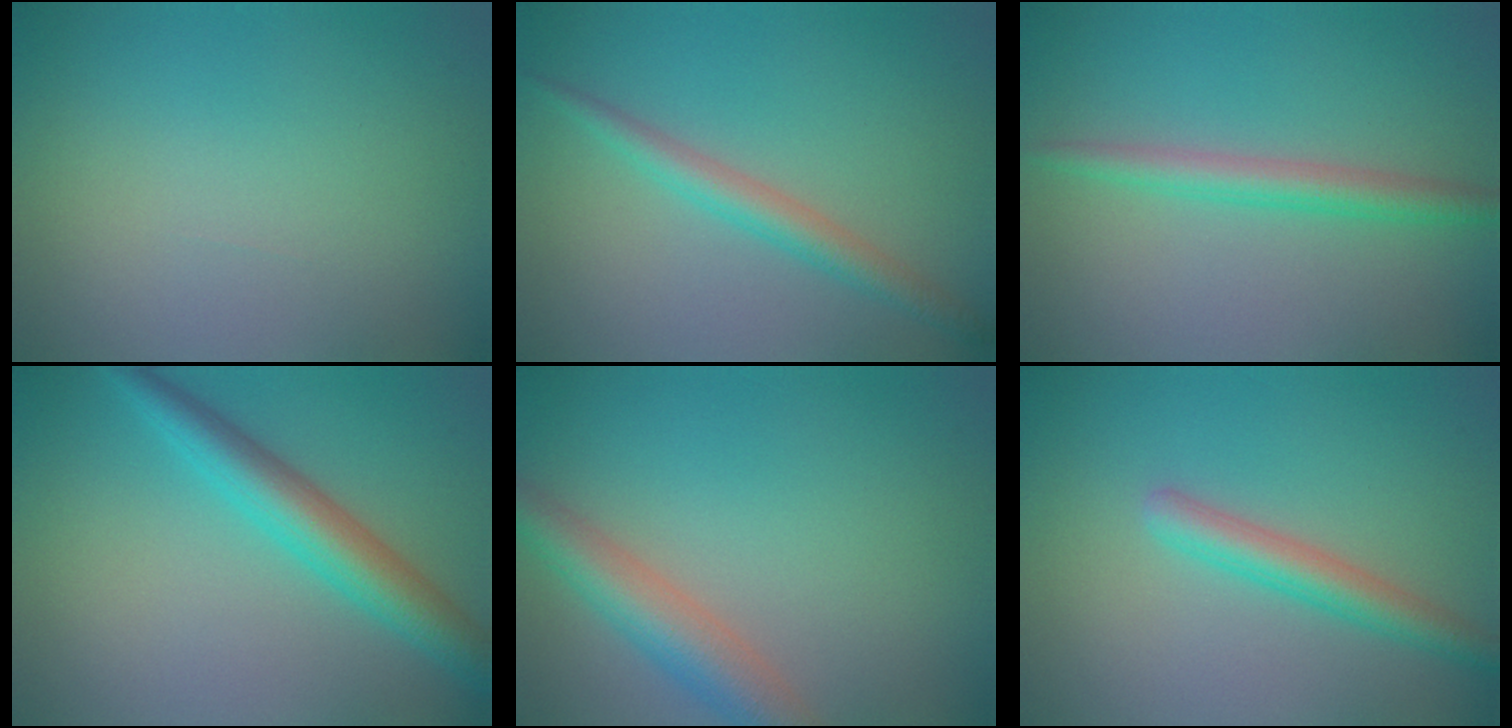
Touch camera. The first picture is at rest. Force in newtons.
{"total": 2.6, "press": 2.6, "slide": 0.0}
{"total": 2.7, "press": 2.7, "slide": 0.0}
{"total": 5.1, "press": 5.1, "slide": 0.1}
{"total": 4.7, "press": 4.7, "slide": 0.2}
{"total": 3.0, "press": 3.0, "slide": 0.2}